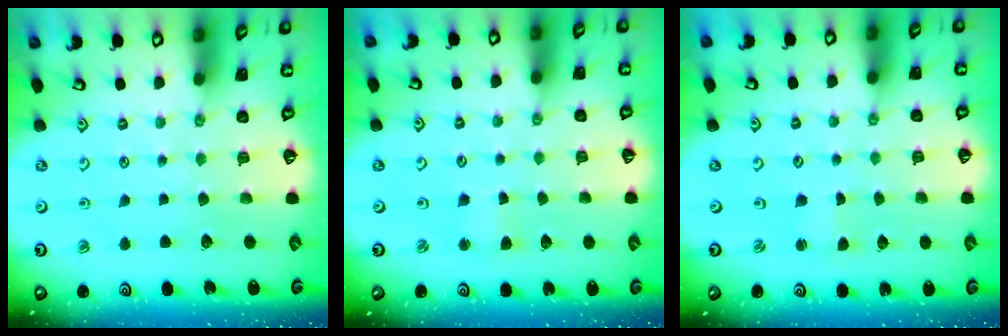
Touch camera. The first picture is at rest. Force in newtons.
{"total": 2.6, "press": 2.6, "slide": 0.4}
{"total": 1.1, "press": 1.1, "slide": 0.2}